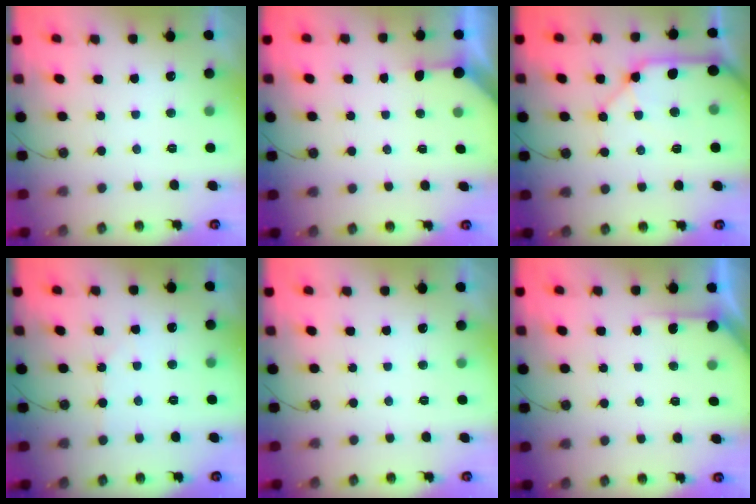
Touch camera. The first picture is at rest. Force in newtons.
{"total": 2.2, "press": 2.2, "slide": 0.3}
{"total": 12.0, "press": 11.9, "slide": 1.6}
{"total": 2.8, "press": 2.7, "slide": 0.5}
{"total": 0.0}
{"total": 4.8, "press": 4.8, "slide": 0.4}